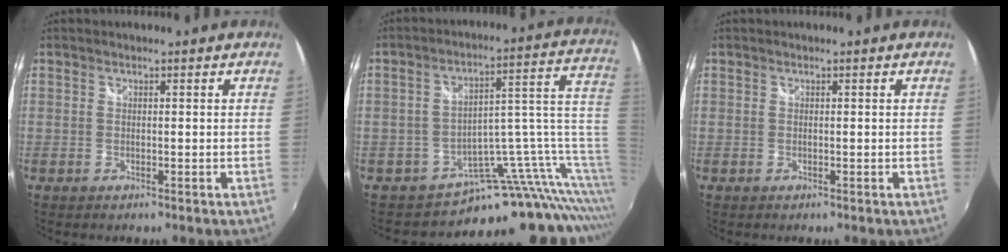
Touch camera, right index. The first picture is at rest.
{"total": 11.2, "force": [-6.2, 4.9, 7.9], "torque": [-0.081, 0.026, -0.103]}
{"total": 0.0}